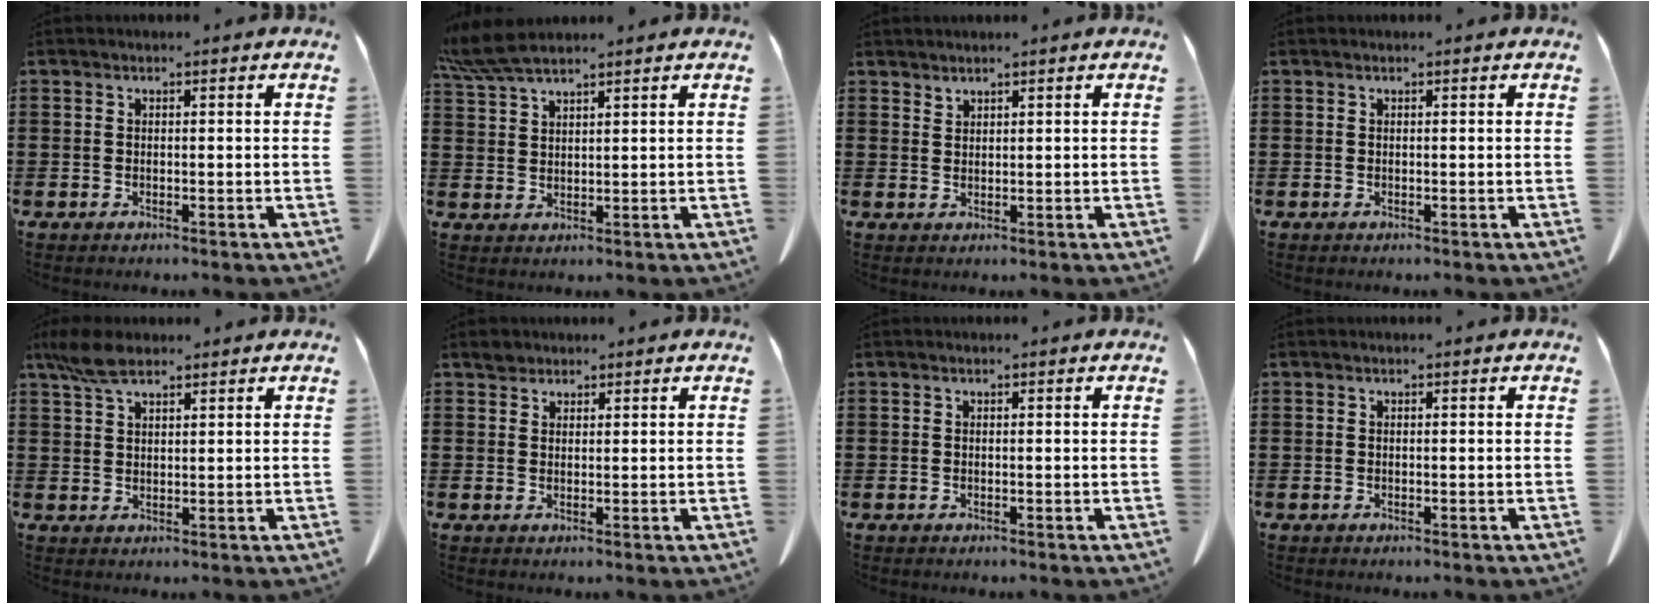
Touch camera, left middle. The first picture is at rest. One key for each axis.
{"total": 5.3, "fx": 4.4, "fy": 0.6, "fz": 2.8, "tx": -0.067, "ty": -0.008, "tz": 0.083}
{"total": 1.3, "fx": 1.3, "fy": 0.0, "fz": 0.0, "tx": -0.003, "ty": -0.001, "tz": 0.026}
{"total": 0.0}
{"total": 5.3, "fx": 3.5, "fy": 2.0, "fz": 3.4, "tx": -0.084, "ty": 0.001, "tz": 0.064}
{"total": 1.7, "fx": 1.5, "fy": 0.8, "fz": 0.3, "tx": -0.011, "ty": 0.004, "tz": 0.030}
{"total": 0.0}
{"total": 0.0}